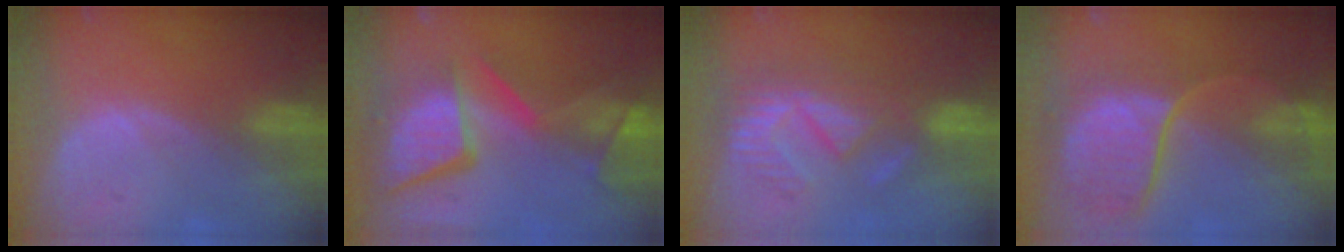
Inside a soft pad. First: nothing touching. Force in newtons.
{"total": 13.6, "press": 11.1, "slide": 7.9}
{"total": 9.4, "press": 8.1, "slide": 4.6}
{"total": 9.6, "press": 9.0, "slide": 3.3}